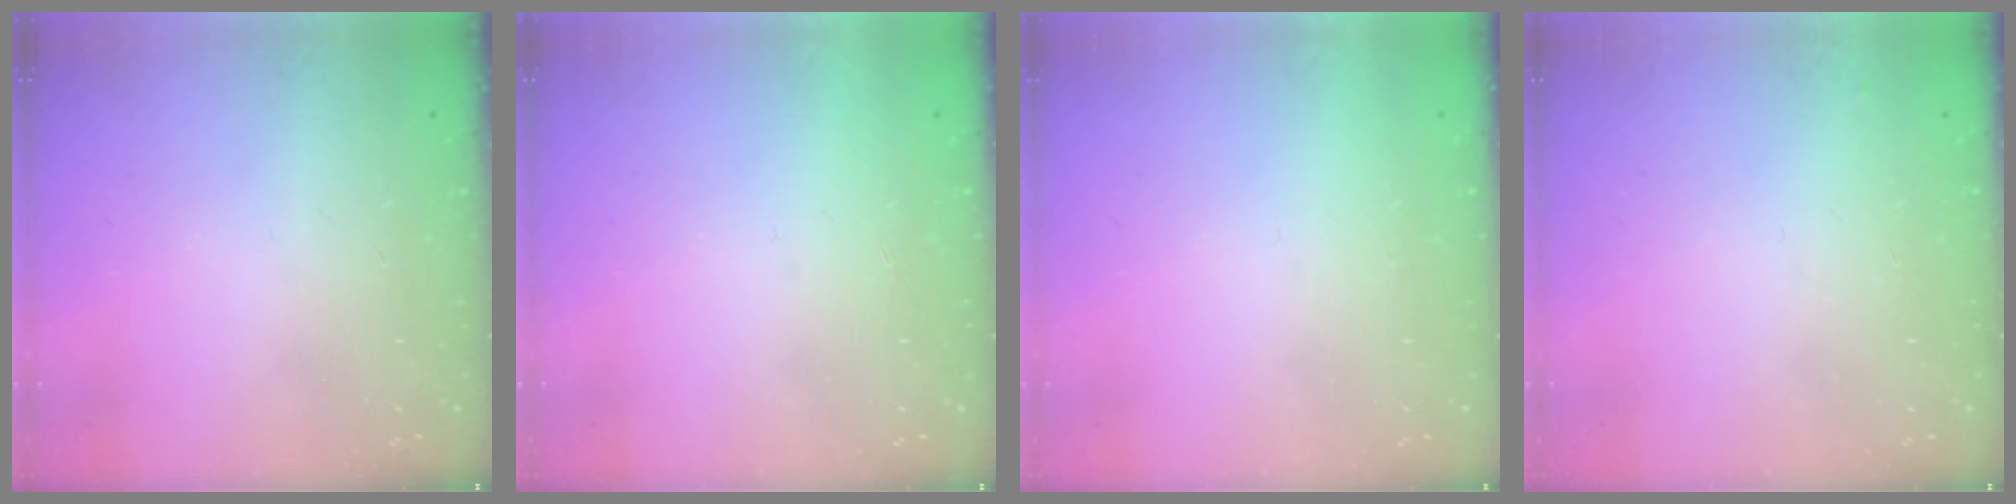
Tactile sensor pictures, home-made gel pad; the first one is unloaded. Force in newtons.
{"total": 1.5, "press": 1.5, "slide": 0.1}
{"total": 1.5, "press": 1.5, "slide": 0.1}
{"total": 3.2, "press": 3.2, "slide": 0.4}